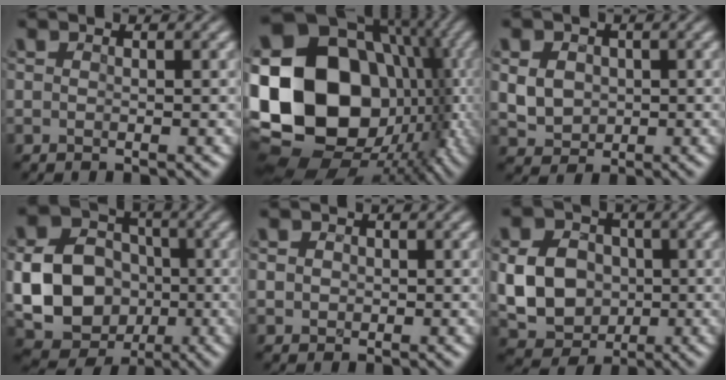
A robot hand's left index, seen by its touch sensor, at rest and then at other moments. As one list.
[{"total": 22.2, "force": [-0.9, 17.6, 13.5], "torque": [-0.265, -0.004, -0.020]}, {"total": 3.0, "force": [0.3, 2.5, 1.5], "torque": [-0.034, 0.000, 0.007]}, {"total": 11.9, "force": [-1.4, 10.2, 5.9], "torque": [-0.115, -0.025, -0.035]}, {"total": 2.1, "force": [0.7, 1.8, 0.8], "torque": [0.005, 0.019, -0.008]}, {"total": 6.6, "force": [-0.3, 5.5, 3.7], "torque": [-0.078, 0.003, -0.004]}]